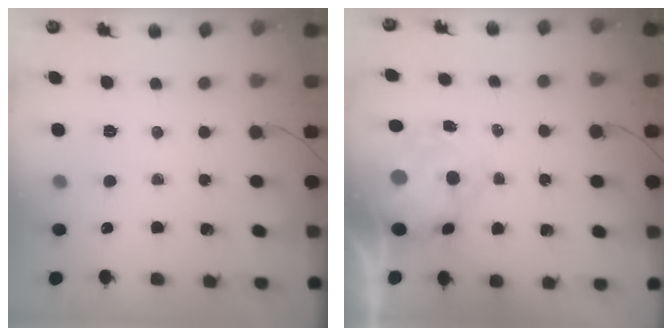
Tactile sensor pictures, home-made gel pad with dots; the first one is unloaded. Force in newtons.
{"total": 8.4, "press": 8.1, "slide": 1.9}